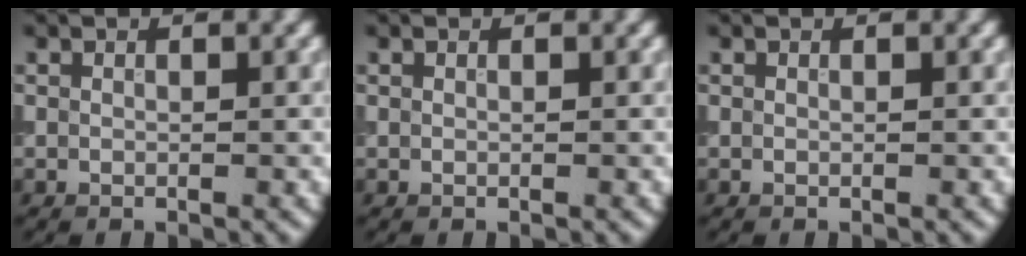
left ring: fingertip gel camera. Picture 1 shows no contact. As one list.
[{"total": 0.0}, {"total": 0.0}]